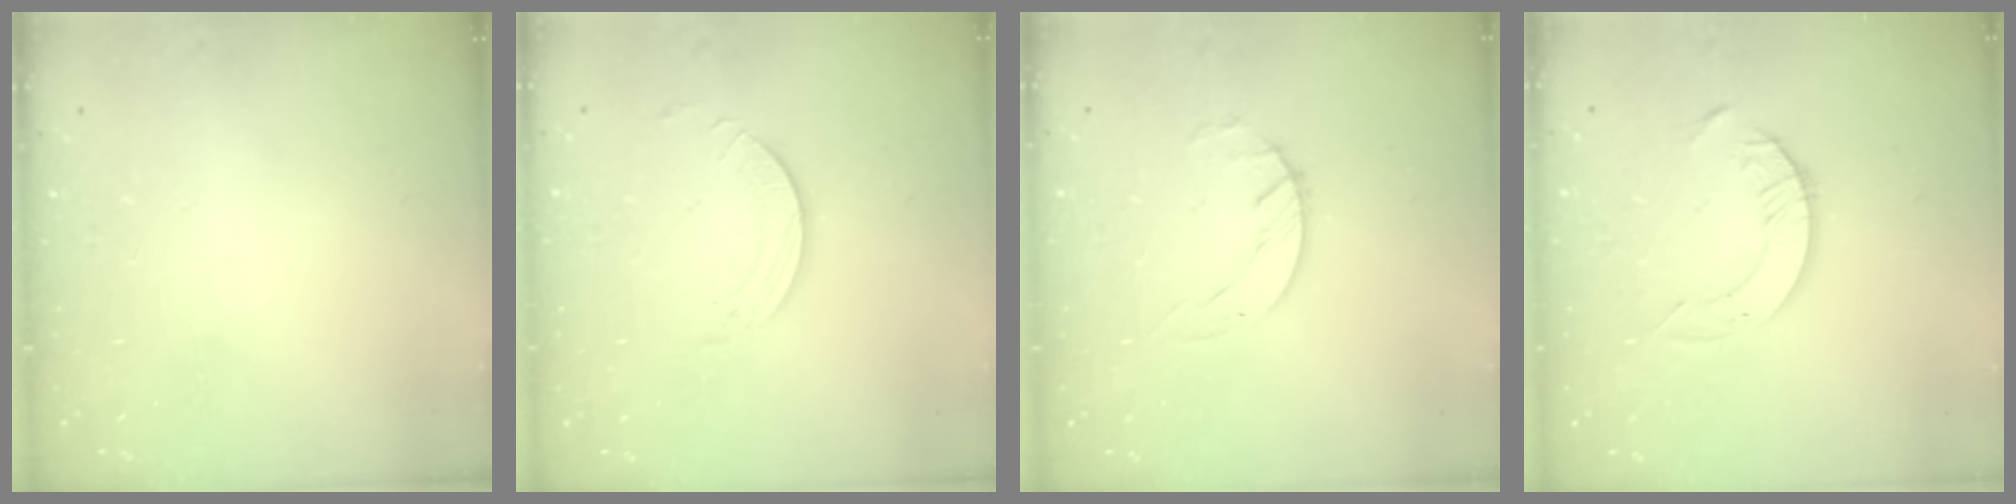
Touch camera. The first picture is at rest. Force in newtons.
{"total": 1.9, "press": 1.9, "slide": 0.1}
{"total": 1.7, "press": 1.7, "slide": 0.3}
{"total": 4.7, "press": 4.6, "slide": 0.6}